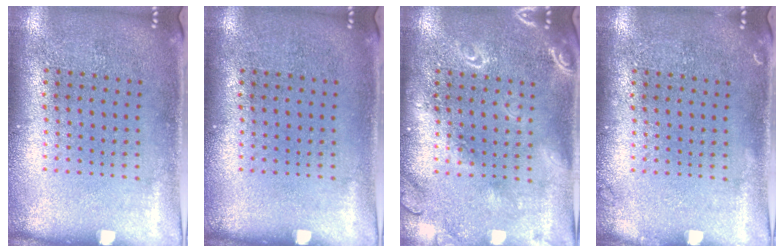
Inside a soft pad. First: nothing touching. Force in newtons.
{"total": 0.0}
{"total": 1.7, "press": 1.7, "slide": 0.2}
{"total": 0.7, "press": 0.7, "slide": 0.2}